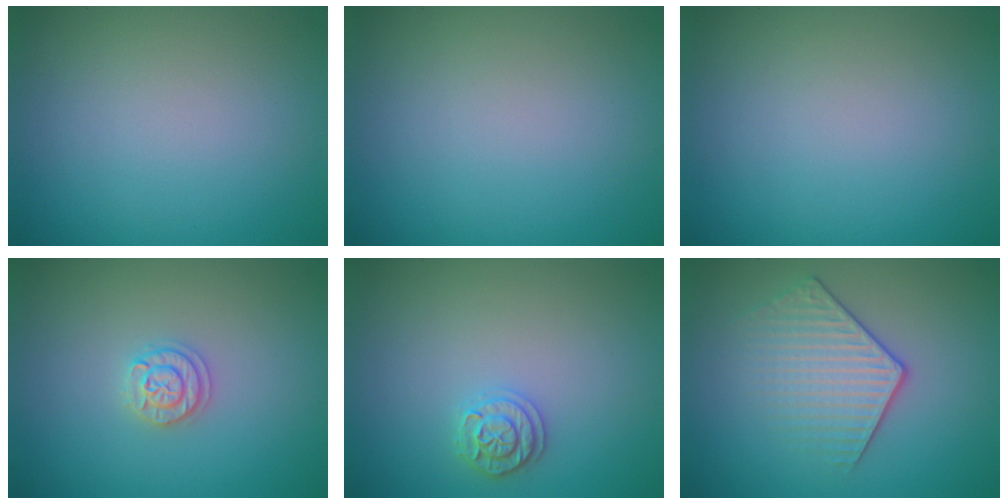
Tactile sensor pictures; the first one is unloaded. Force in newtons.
{"total": 0.0}
{"total": 0.0}
{"total": 1.8, "press": 1.8, "slide": 0.3}
{"total": 1.9, "press": 1.9, "slide": 0.3}
{"total": 3.5, "press": 3.1, "slide": 1.8}